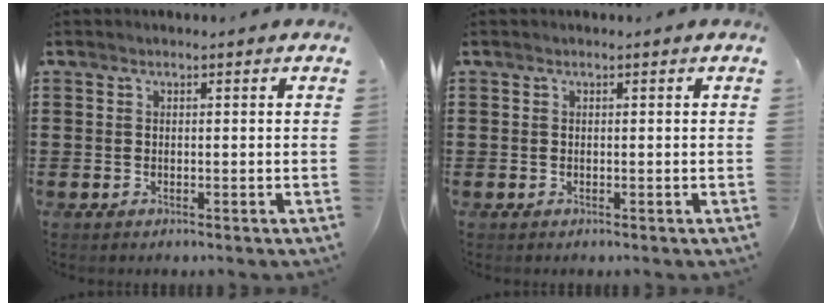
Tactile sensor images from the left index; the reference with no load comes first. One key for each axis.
{"total": 0.0}